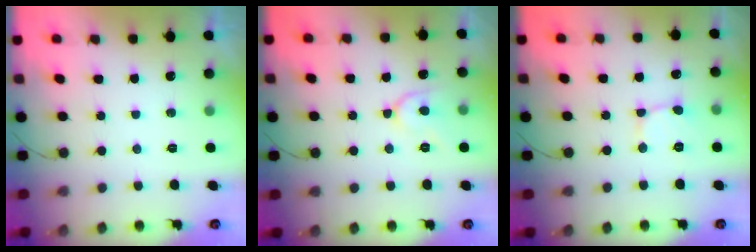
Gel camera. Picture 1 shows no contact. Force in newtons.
{"total": 7.5, "press": 7.4, "slide": 0.9}
{"total": 2.3, "press": 2.3, "slide": 0.2}